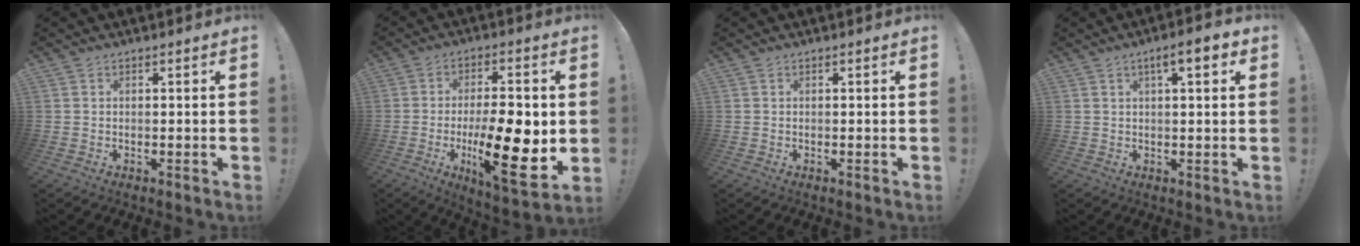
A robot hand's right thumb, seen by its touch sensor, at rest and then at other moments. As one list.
[{"total": 19.7, "force": [-3.0, 6.6, 18.3], "torque": [-0.295, -0.003, -0.039]}, {"total": 0.0}, {"total": 5.9, "force": [2.5, 1.2, 5.2], "torque": [-0.069, -0.010, 0.034]}]